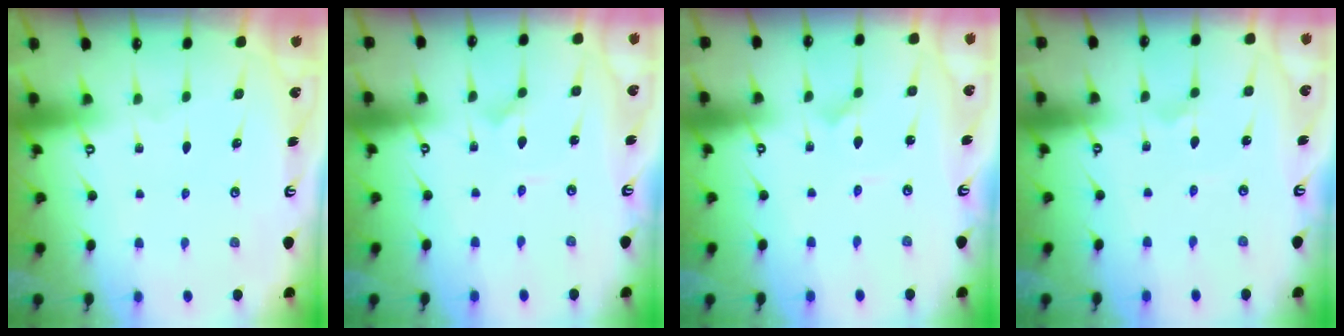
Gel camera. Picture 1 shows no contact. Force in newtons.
{"total": 0.9, "press": 0.9, "slide": 0.0}
{"total": 0.9, "press": 0.9, "slide": 0.0}
{"total": 1.8, "press": 1.7, "slide": 0.4}